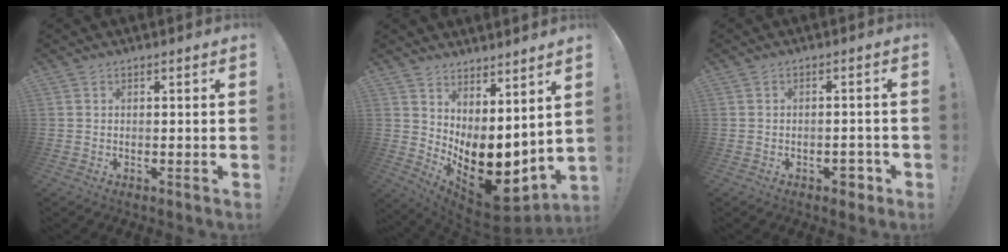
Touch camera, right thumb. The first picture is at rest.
{"total": 12.4, "force": [-2.7, 6.9, 9.9], "torque": [-0.111, -0.007, -0.026]}
{"total": 3.3, "force": [-1.7, 1.9, 2.1], "torque": [-0.014, 0.004, -0.031]}